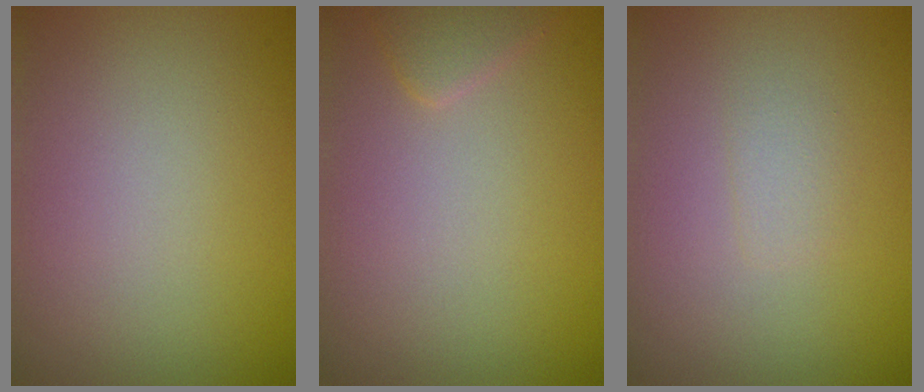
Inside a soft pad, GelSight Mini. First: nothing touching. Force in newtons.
{"total": 1.4, "press": 1.4, "slide": 0.1}
{"total": 0.9, "press": 0.9, "slide": 0.0}